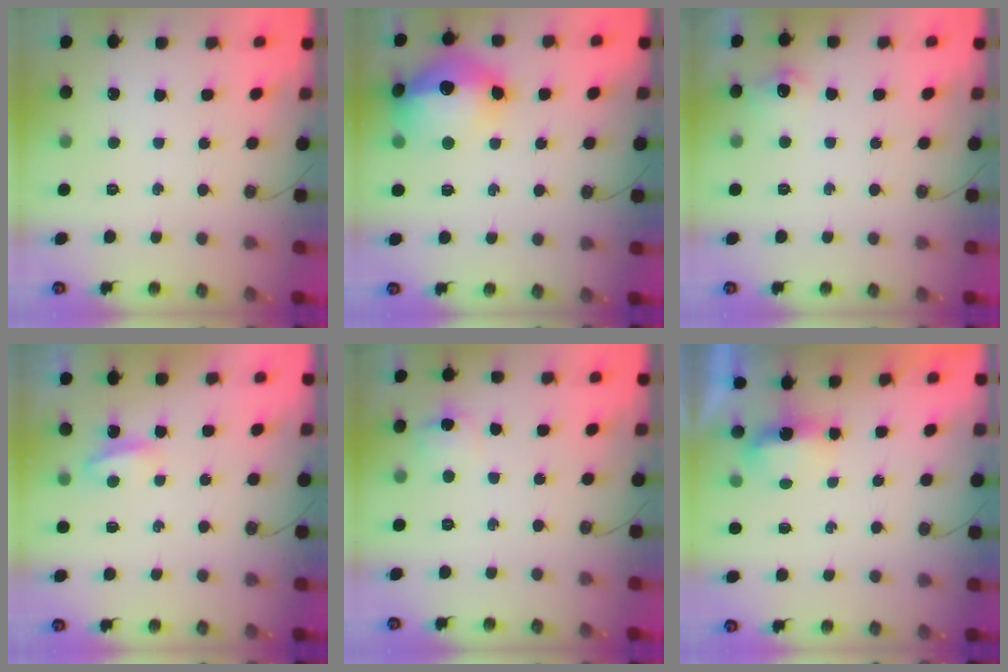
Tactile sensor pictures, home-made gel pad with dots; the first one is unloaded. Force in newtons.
{"total": 18.2, "press": 18.1, "slide": 1.8}
{"total": 7.4, "press": 7.4, "slide": 0.8}
{"total": 4.4, "press": 4.4, "slide": 0.4}
{"total": 6.1, "press": 6.1, "slide": 0.7}
{"total": 3.9, "press": 3.8, "slide": 0.8}